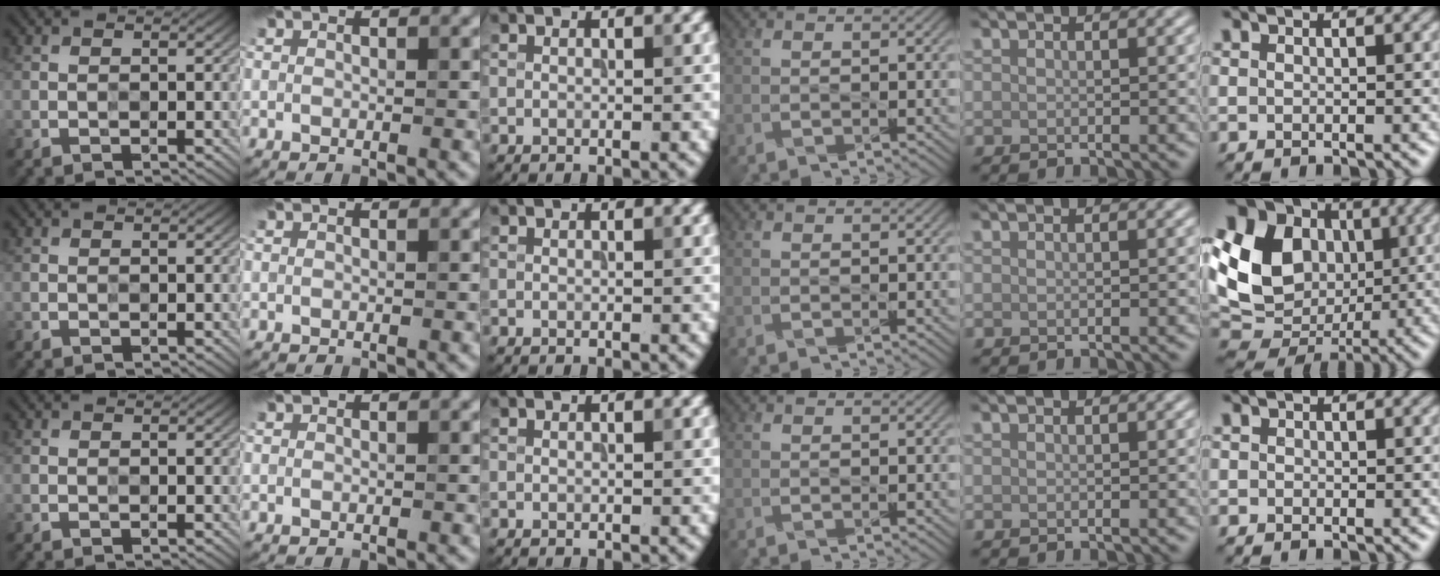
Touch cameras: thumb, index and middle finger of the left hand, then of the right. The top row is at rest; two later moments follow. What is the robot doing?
{"motion": "press", "object": "sticky note"}